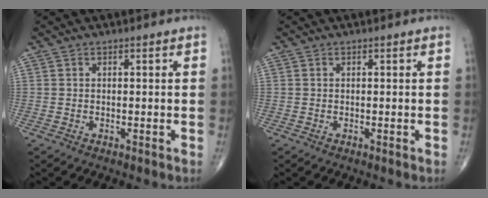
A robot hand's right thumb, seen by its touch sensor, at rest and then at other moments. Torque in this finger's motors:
{"motor_torque": [0.05, -0.09, -0.17, -0.25, 0.02]}